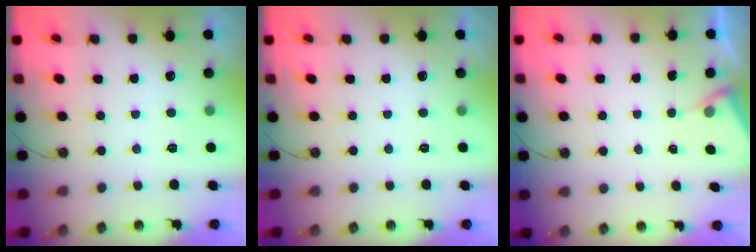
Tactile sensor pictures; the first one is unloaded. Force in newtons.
{"total": 0.0}
{"total": 2.6, "press": 2.6, "slide": 0.4}